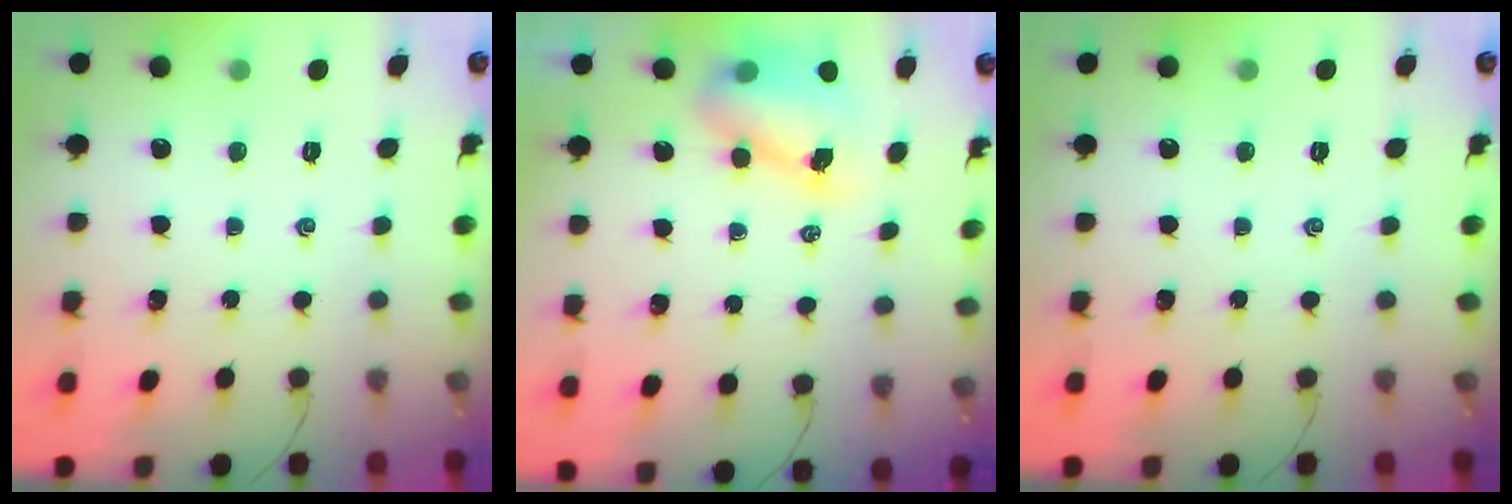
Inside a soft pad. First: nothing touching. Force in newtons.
{"total": 8.2, "press": 8.0, "slide": 1.8}
{"total": 0.0}